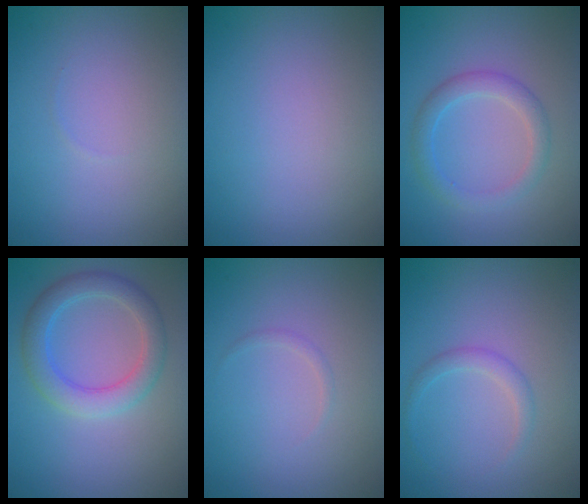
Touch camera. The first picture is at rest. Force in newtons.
{"total": 0.0}
{"total": 2.6, "press": 2.6, "slide": 0.1}
{"total": 3.8, "press": 3.8, "slide": 0.1}
{"total": 0.6, "press": 0.6, "slide": 0.1}
{"total": 1.4, "press": 1.4, "slide": 0.1}